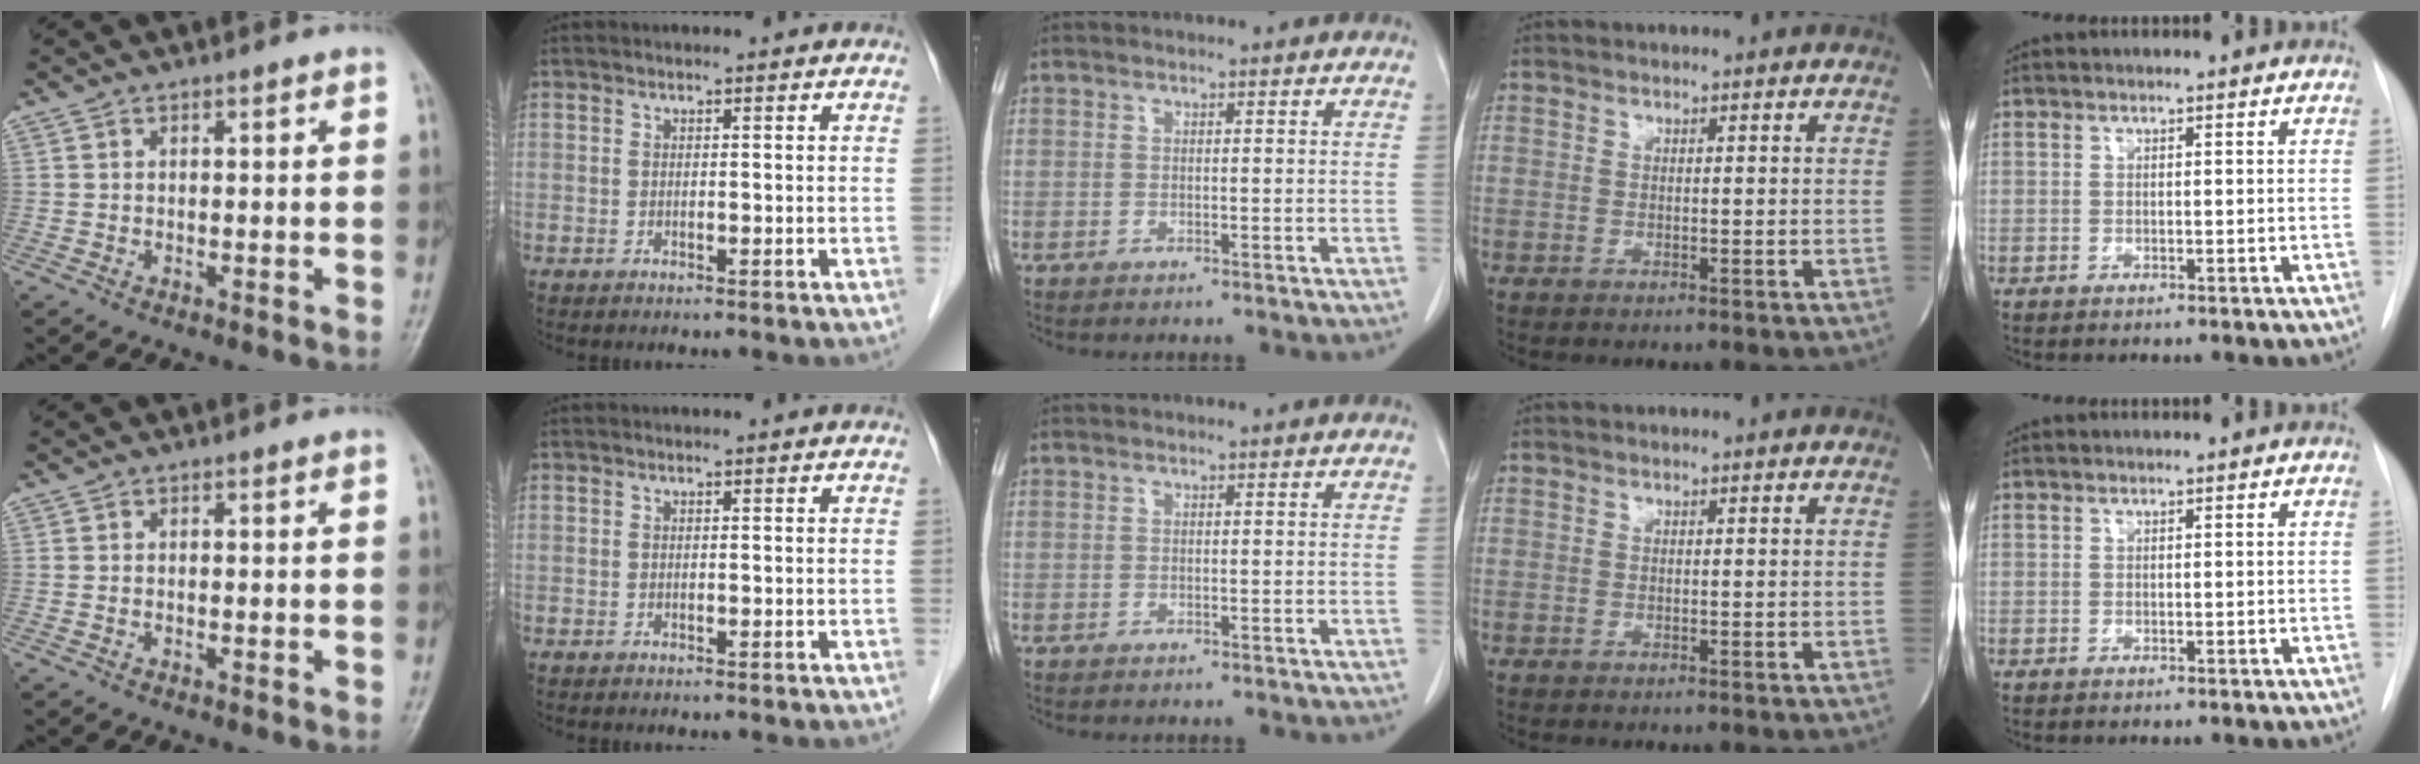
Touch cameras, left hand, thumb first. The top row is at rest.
{}